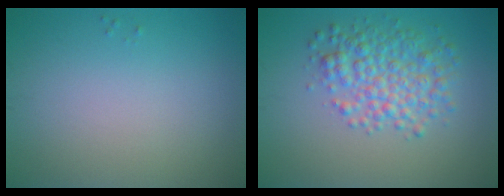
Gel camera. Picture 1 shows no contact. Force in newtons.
{"total": 4.7, "press": 4.7, "slide": 0.0}